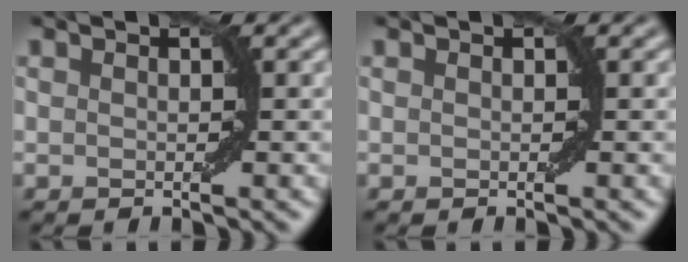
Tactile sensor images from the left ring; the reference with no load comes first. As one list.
[{"total": 0.0}]